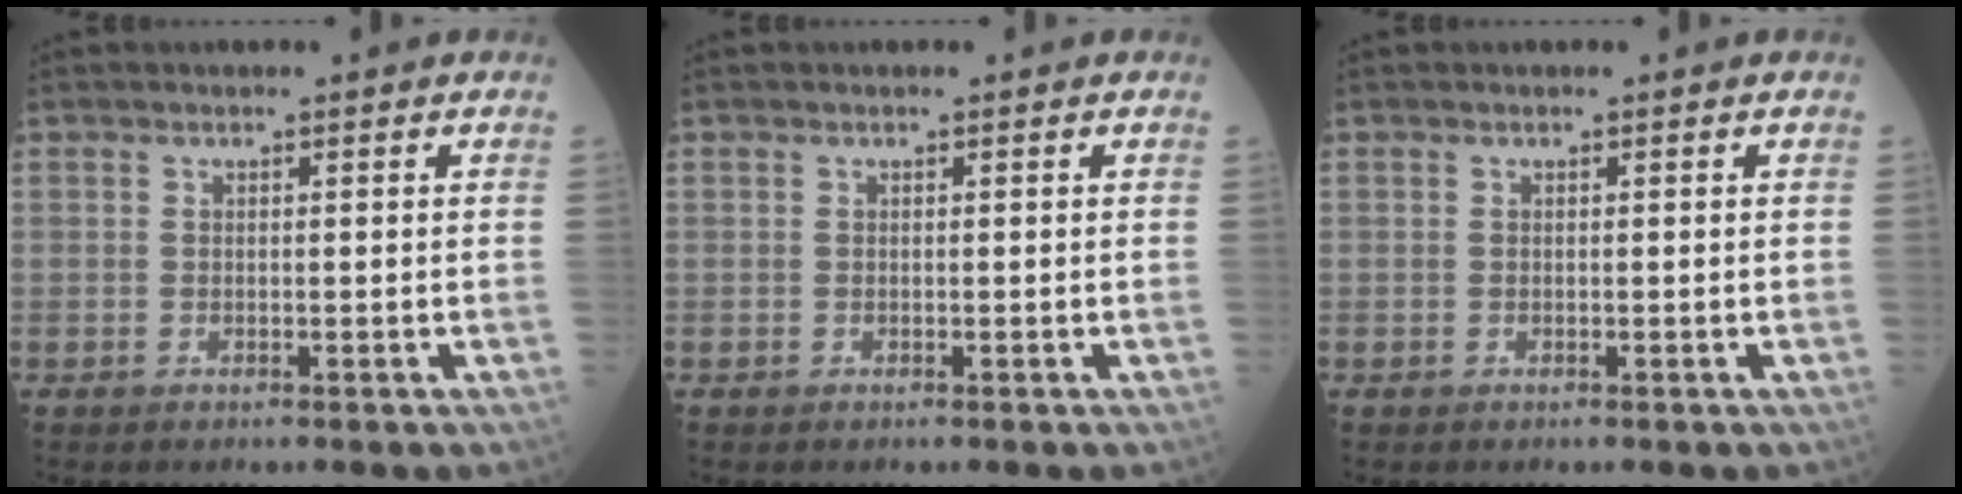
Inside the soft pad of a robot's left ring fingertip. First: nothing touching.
{"total": 0.0}
{"total": 0.0}